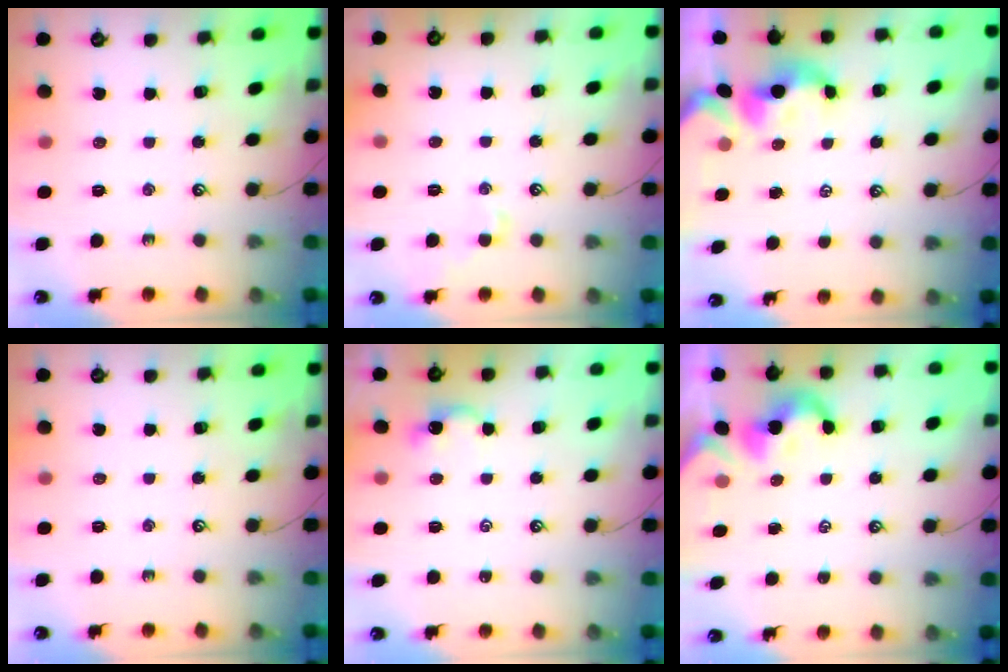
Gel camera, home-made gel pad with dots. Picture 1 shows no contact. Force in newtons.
{"total": 0.8, "press": 0.7, "slide": 0.5}
{"total": 1.7, "press": 1.5, "slide": 0.7}
{"total": 0.0}
{"total": 0.5, "press": 0.5, "slide": 0.2}
{"total": 2.1, "press": 2.0, "slide": 0.5}